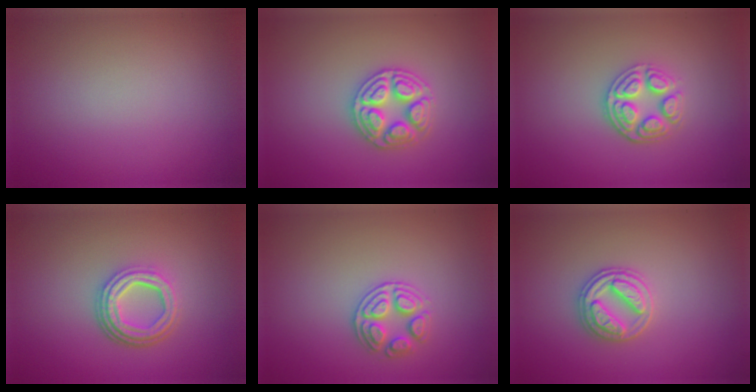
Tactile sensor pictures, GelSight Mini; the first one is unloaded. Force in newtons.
{"total": 3.5, "press": 3.4, "slide": 0.5}
{"total": 3.7, "press": 3.1, "slide": 2.2}
{"total": 4.5, "press": 3.3, "slide": 3.1}
{"total": 2.8, "press": 2.7, "slide": 0.7}
{"total": 2.9, "press": 2.8, "slide": 0.4}